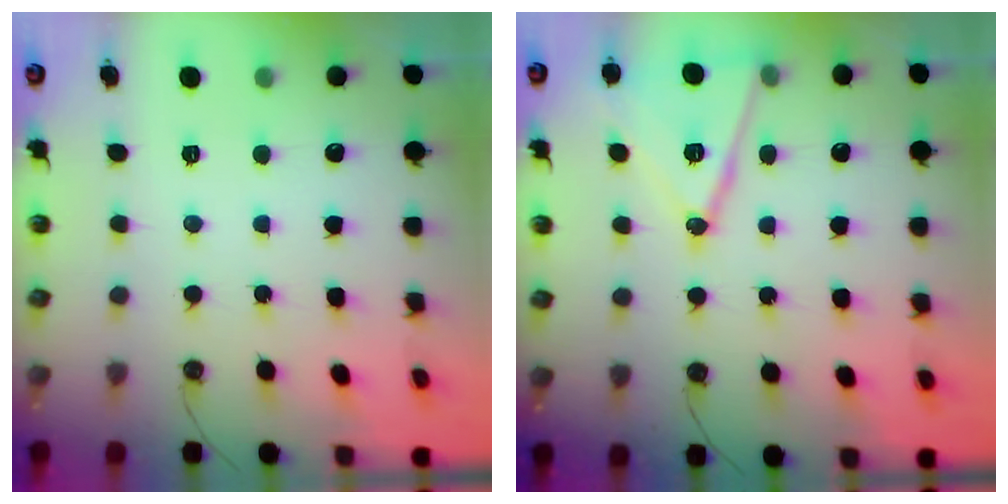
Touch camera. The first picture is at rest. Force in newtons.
{"total": 14.9, "press": 14.6, "slide": 3.1}